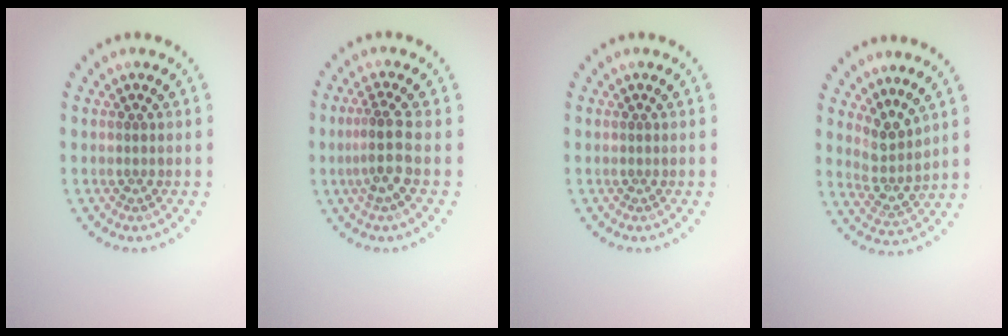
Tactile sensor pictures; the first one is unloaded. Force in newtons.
{"total": 2.8, "press": 2.0, "slide": 2.0}
{"total": 0.0}
{"total": 2.7, "press": 2.1, "slide": 1.8}